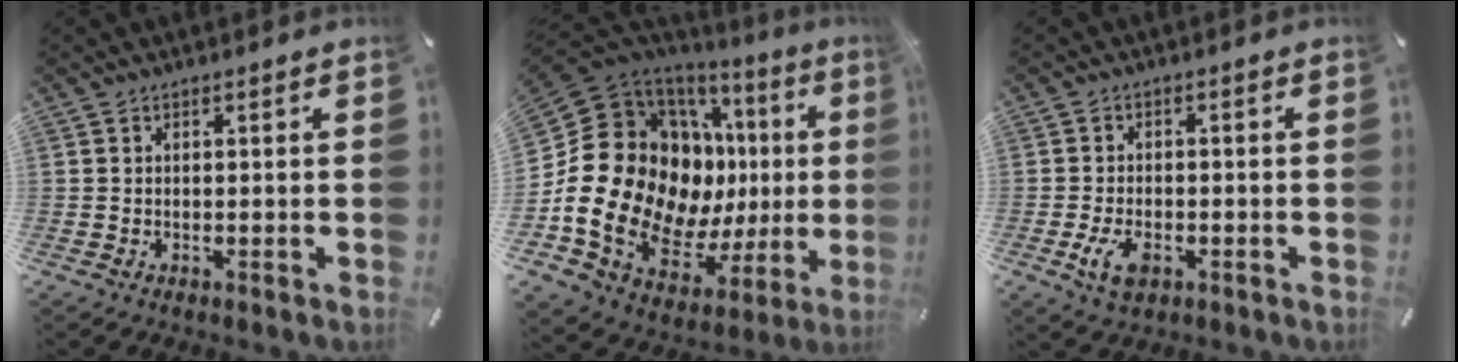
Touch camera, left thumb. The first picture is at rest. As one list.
[{"total": 26.9, "force": [-0.1, 18.6, 19.4], "torque": [-0.354, -0.045, 0.045]}, {"total": 5.3, "force": [-2.1, 3.3, 3.6], "torque": [-0.084, 0.004, -0.042]}]